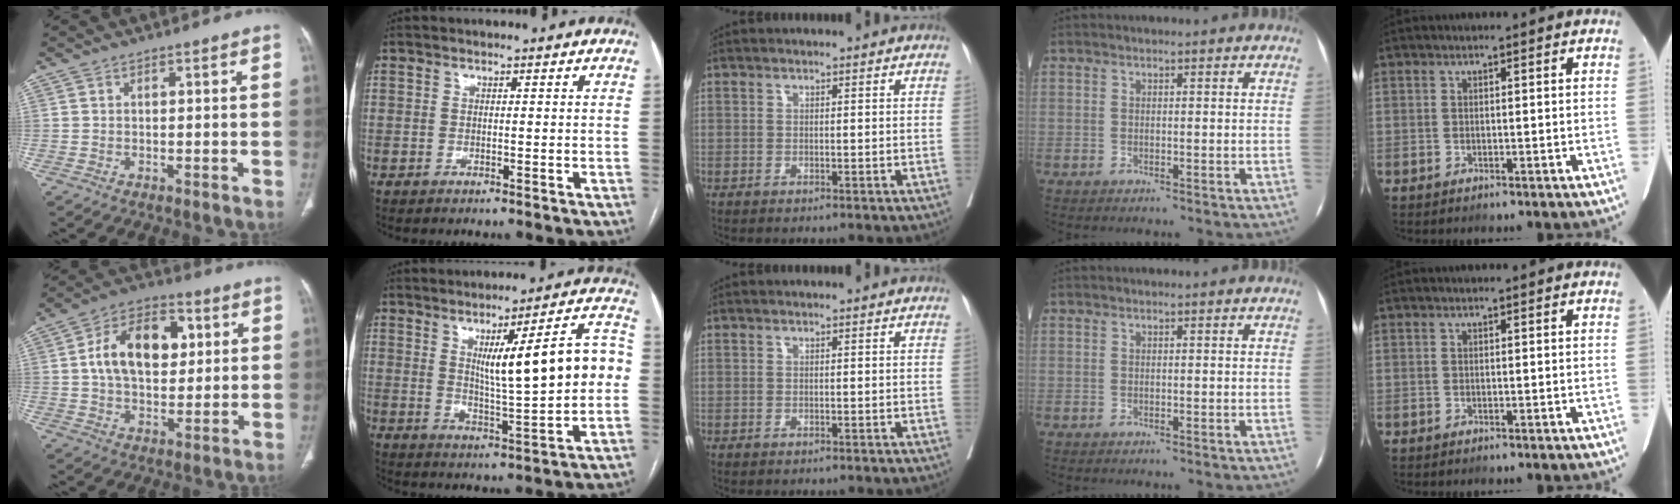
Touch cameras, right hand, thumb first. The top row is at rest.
{"thumb": {"total": 15.4, "force": [3.2, 9.6, 11.6], "torque": [-0.168, 0.009, 0.048]}, "index": {"total": 14.3, "force": [1.9, 1.5, 14.1], "torque": [-0.199, 0.018, 0.034]}}